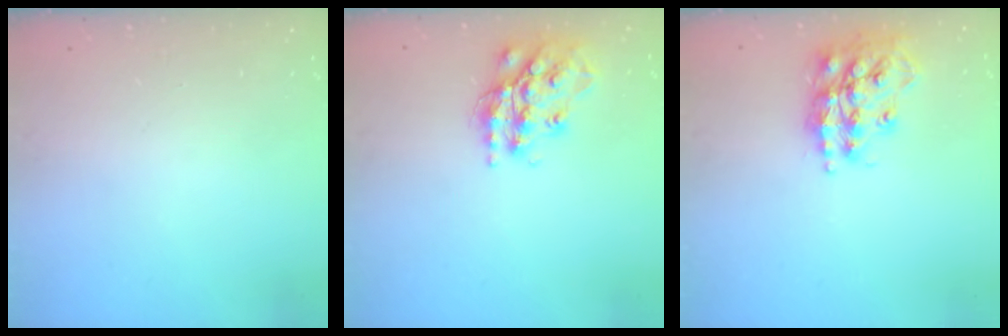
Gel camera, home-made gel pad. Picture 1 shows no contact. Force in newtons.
{"total": 17.4, "press": 17.4, "slide": 1.4}
{"total": 18.7, "press": 18.6, "slide": 1.6}